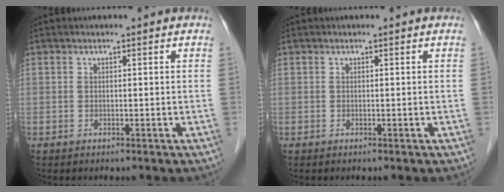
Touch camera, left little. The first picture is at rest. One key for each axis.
{"total": 0.0}